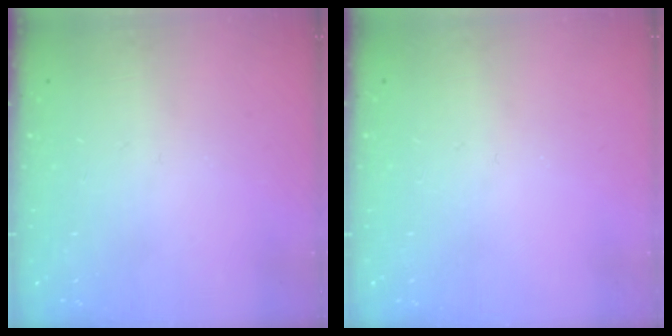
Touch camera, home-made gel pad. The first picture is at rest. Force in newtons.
{"total": 0.0}